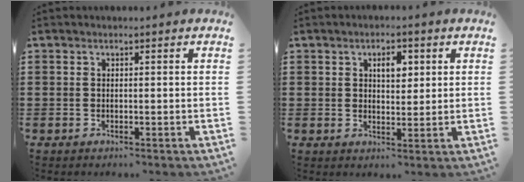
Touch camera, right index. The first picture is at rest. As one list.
[{"total": 3.3, "force": [1.2, 1.8, 2.5], "torque": [-0.039, 0.004, 0.016]}]